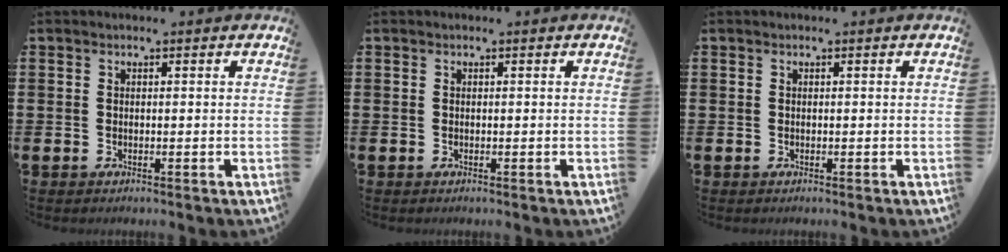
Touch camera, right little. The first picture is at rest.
{"total": 0.0}
{"total": 0.0}